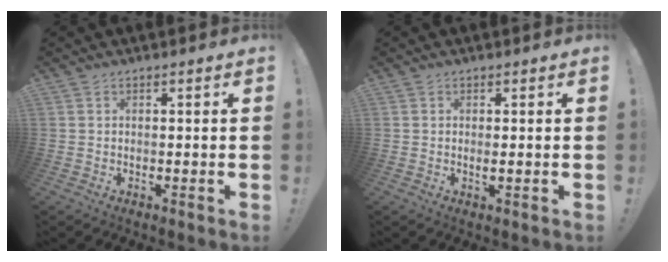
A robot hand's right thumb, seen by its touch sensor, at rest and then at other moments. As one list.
[{"total": 1.3, "force": [0.2, 0.1, 1.3], "torque": [-0.013, -0.007, 0.001]}]